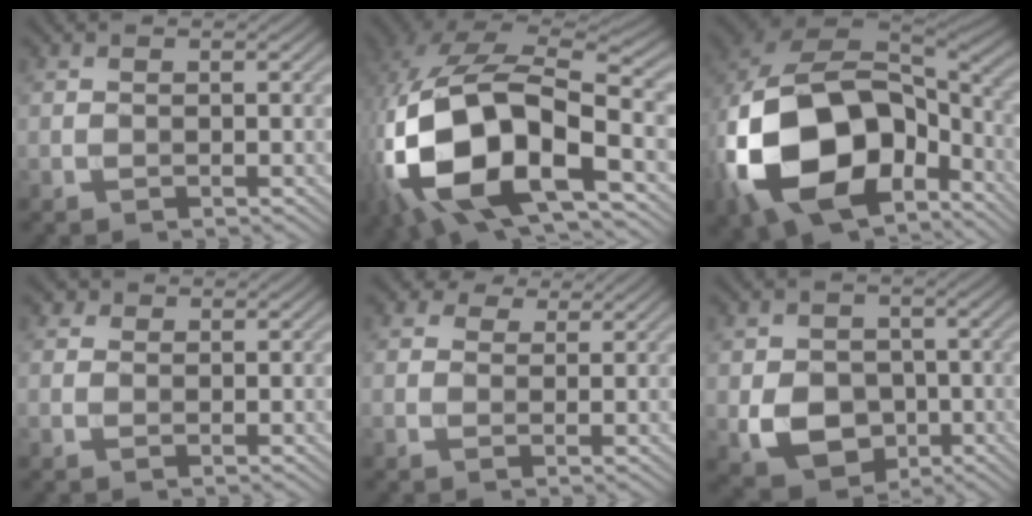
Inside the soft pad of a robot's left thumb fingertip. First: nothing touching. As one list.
[{"total": 19.5, "force": [-6.1, 10.0, 15.5], "torque": [-0.342, -0.031, -0.089]}, {"total": 20.1, "force": [-5.8, 13.7, 13.5], "torque": [-0.305, -0.044, -0.080]}, {"total": 1.4, "force": [0.9, 0.9, 0.4], "torque": [-0.008, 0.004, 0.012]}, {"total": 3.8, "force": [2.7, 2.2, 1.6], "torque": [-0.035, 0.000, 0.045]}, {"total": 7.6, "force": [-2.0, 6.0, 4.1], "torque": [-0.086, -0.017, -0.041]}]